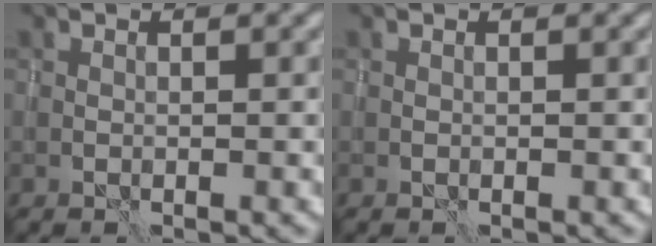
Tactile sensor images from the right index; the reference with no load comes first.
{"total": 0.0}